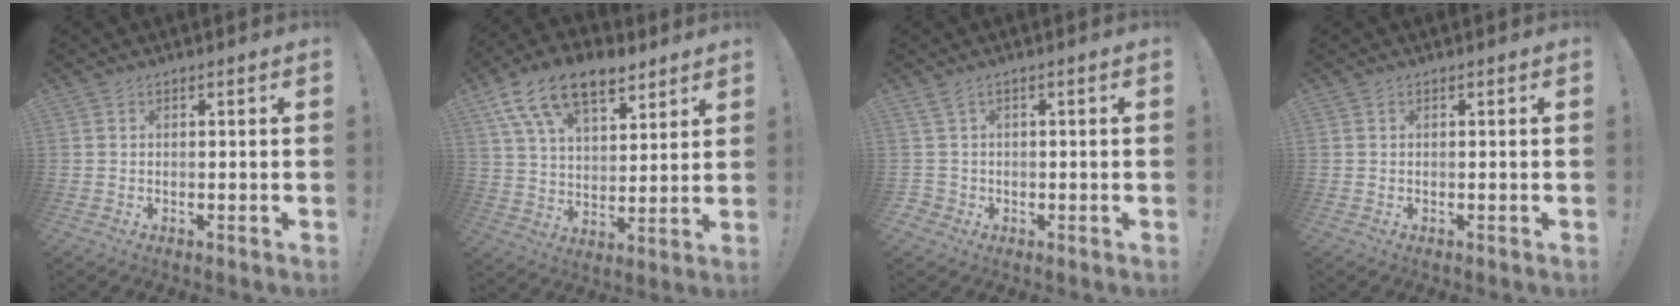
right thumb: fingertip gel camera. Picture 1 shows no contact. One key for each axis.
{"total": 16.5, "fx": 10.4, "fy": 8.6, "fz": 9.5, "tx": -0.170, "ty": -0.052, "tz": 0.190}
{"total": 2.7, "fx": 0.6, "fy": 2.5, "fz": 0.9, "tx": -0.023, "ty": 0.004, "tz": 0.015}
{"total": 0.0}